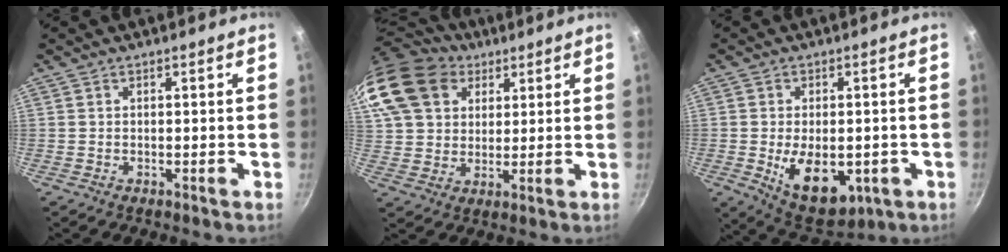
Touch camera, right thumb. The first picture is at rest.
{"total": 20.9, "force": [10.2, 15.5, 9.6], "torque": [-0.213, 0.015, 0.191]}
{"total": 12.6, "force": [-2.7, 7.5, 9.8], "torque": [-0.118, -0.005, -0.021]}